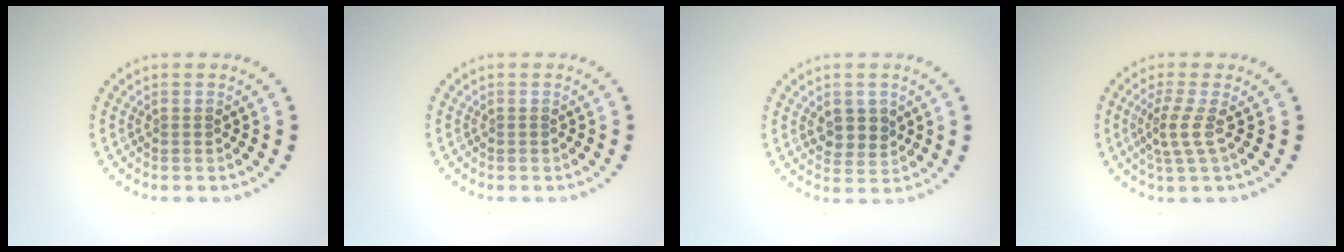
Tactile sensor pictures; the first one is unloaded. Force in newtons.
{"total": 0.0}
{"total": 2.4, "press": 2.3, "slide": 0.9}
{"total": 2.3, "press": 1.6, "slide": 1.7}